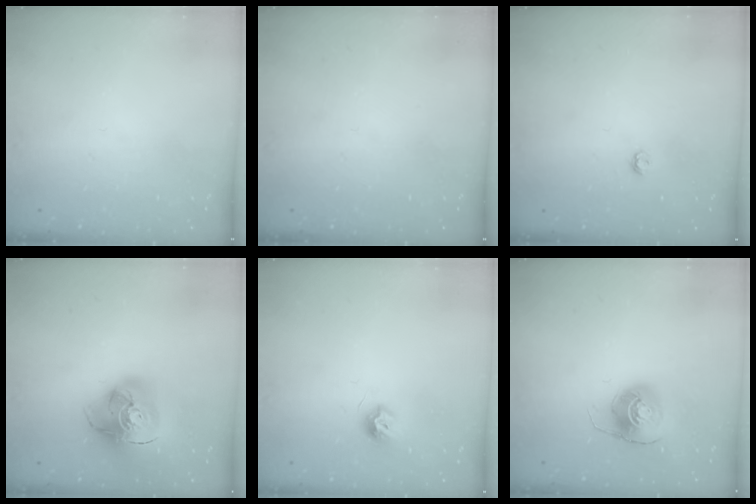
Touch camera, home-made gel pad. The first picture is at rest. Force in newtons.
{"total": 0.0}
{"total": 2.9, "press": 2.9, "slide": 0.4}
{"total": 14.9, "press": 14.8, "slide": 1.6}
{"total": 7.4, "press": 7.4, "slide": 0.1}
{"total": 7.9, "press": 7.9, "slide": 0.1}